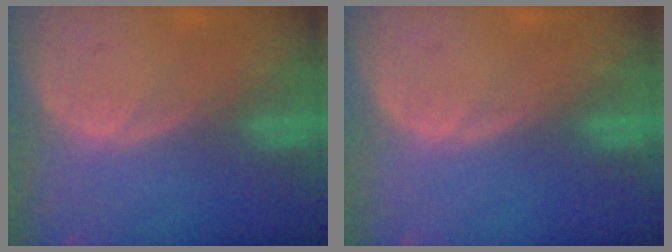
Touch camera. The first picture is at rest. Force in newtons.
{"total": 0.0}